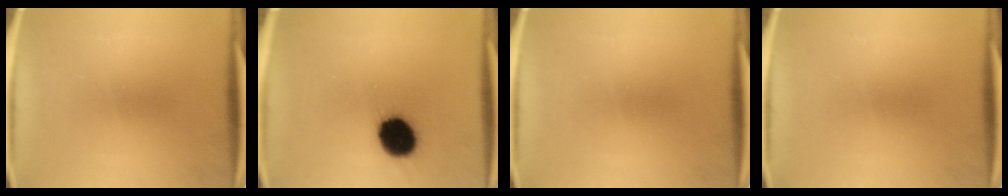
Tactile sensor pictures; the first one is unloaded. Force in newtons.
{"total": 13.8}
{"total": 0.0}
{"total": 0.0}